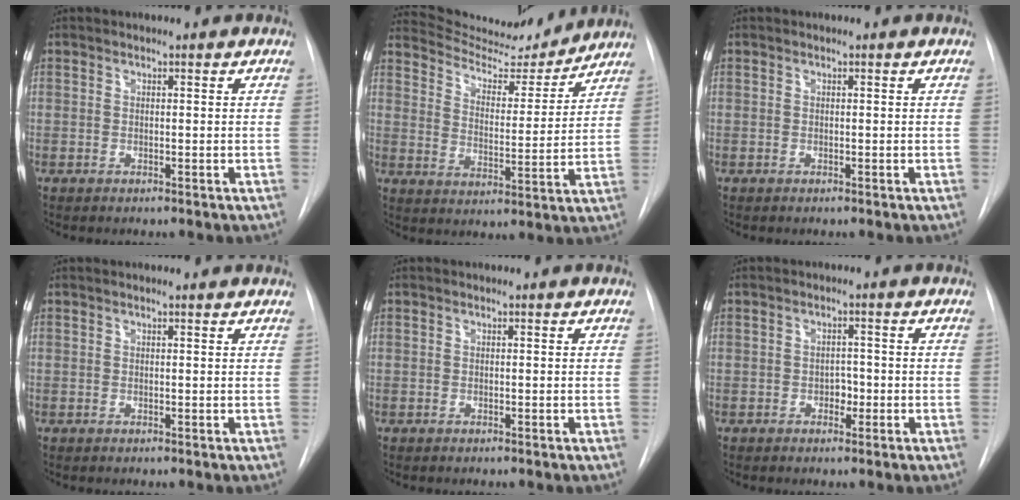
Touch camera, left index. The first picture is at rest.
{"total": 13.9, "force": [13.6, 1.7, 2.4], "torque": [-0.039, -0.010, 0.204]}
{"total": 0.0}
{"total": 1.7, "force": [1.6, 0.0, 0.5], "torque": [-0.013, 0.013, 0.018]}
{"total": 0.0}
{"total": 1.8, "force": [-0.6, 1.3, 1.2], "torque": [-0.013, 0.006, -0.009]}